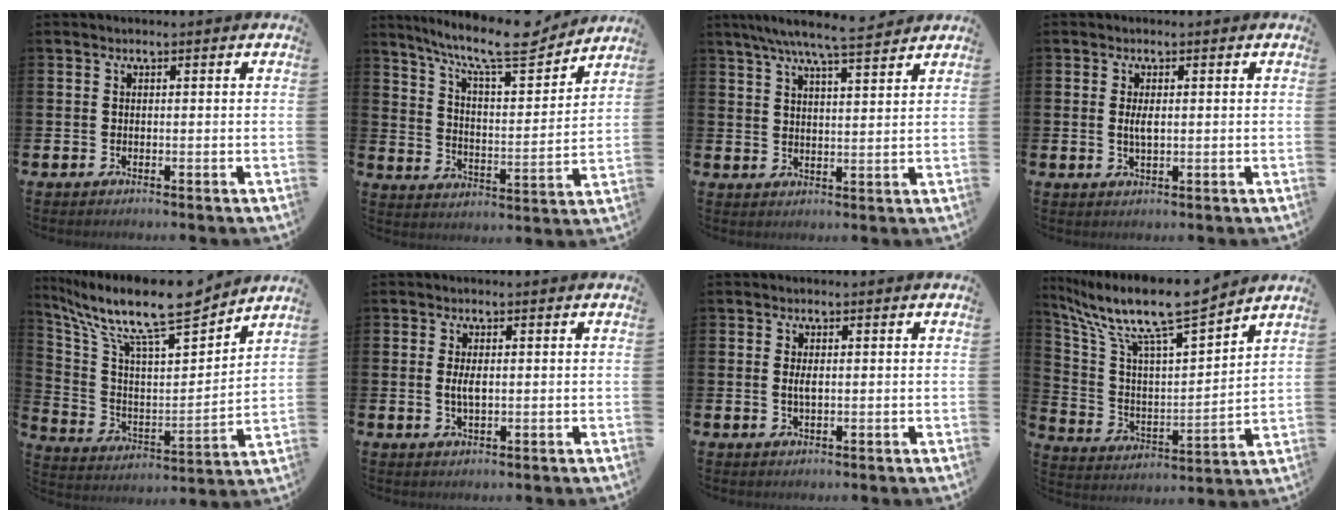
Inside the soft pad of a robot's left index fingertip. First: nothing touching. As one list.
[{"total": 11.5, "force": [9.7, 2.4, 5.6], "torque": [-0.123, -0.059, 0.163]}, {"total": 7.3, "force": [6.6, 0.3, 2.9], "torque": [-0.065, -0.031, 0.116]}, {"total": 2.1, "force": [0.1, 0.8, 1.9], "torque": [-0.039, 0.003, 0.000]}, {"total": 12.9, "force": [10.6, 2.7, 6.9], "torque": [-0.164, -0.074, 0.179]}, {"total": 2.4, "force": [0.1, 0.9, 2.2], "torque": [-0.043, 0.003, -0.001]}, {"total": 1.6, "force": [0.1, 0.6, 1.5], "torque": [-0.031, 0.002, -0.001]}, {"total": 11.6, "force": [10.0, 1.4, 5.8], "torque": [-0.151, -0.069, 0.169]}]